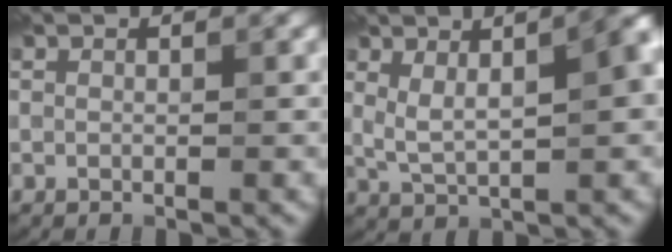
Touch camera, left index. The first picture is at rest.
{"total": 6.9, "force": [1.6, 2.4, 6.3], "torque": [-0.107, 0.004, 0.029]}